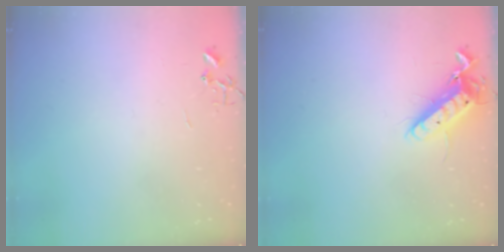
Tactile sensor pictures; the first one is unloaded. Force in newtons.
{"total": 12.5, "press": 12.4, "slide": 1.6}